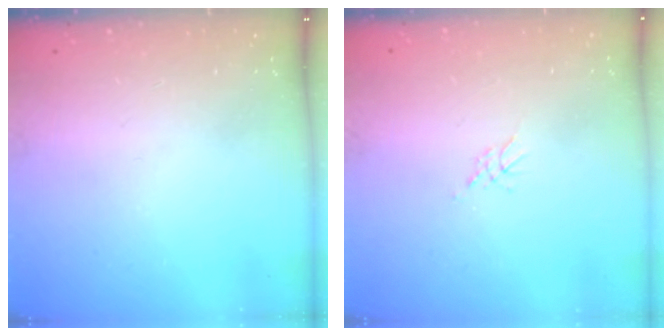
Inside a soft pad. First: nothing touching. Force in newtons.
{"total": 2.1, "press": 2.1, "slide": 0.5}